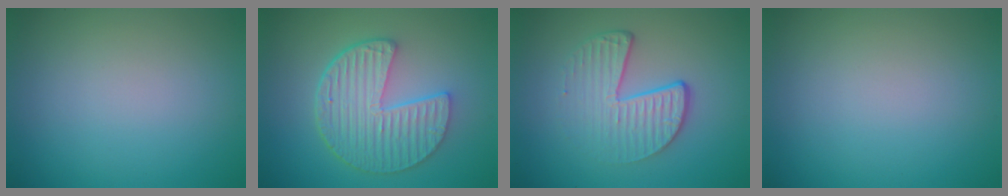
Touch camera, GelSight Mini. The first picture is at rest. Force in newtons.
{"total": 6.3, "press": 4.7, "slide": 4.1}
{"total": 4.7, "press": 3.0, "slide": 3.6}
{"total": 0.0}